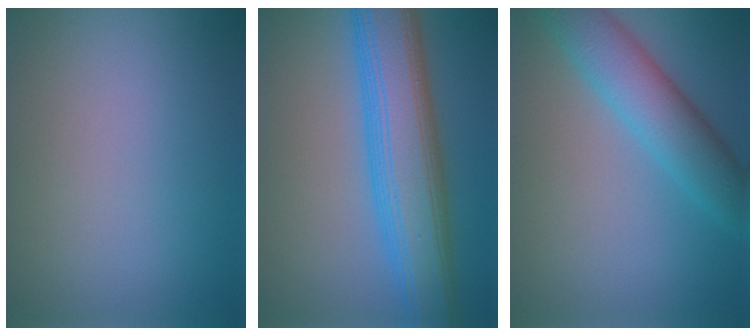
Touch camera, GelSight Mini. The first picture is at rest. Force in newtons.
{"total": 10.2, "press": 10.2, "slide": 0.2}
{"total": 5.8, "press": 5.8, "slide": 0.3}